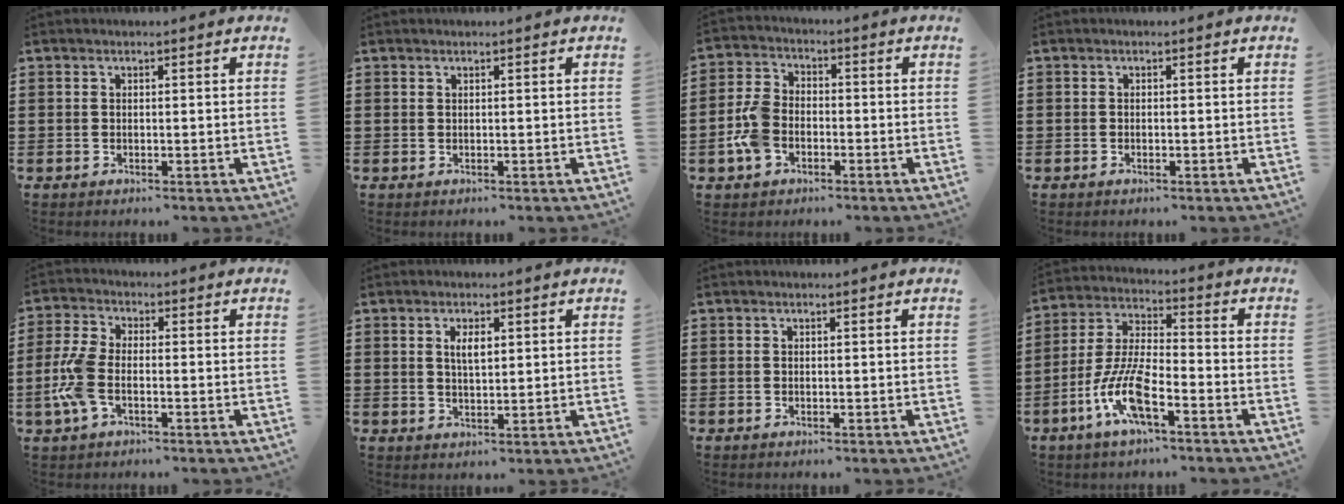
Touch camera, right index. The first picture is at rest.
{"total": 0.0}
{"total": 6.3, "force": [-2.2, 4.1, 4.3], "torque": [-0.110, 0.004, -0.048]}
{"total": 0.0}
{"total": 6.5, "force": [-1.8, 3.1, 5.4], "torque": [-0.135, -0.005, -0.041]}
{"total": 3.0, "force": [1.0, 1.1, 2.6], "torque": [-0.047, 0.001, 0.013]}
{"total": 0.0}
{"total": 9.8, "force": [-4.8, 2.9, 8.1], "torque": [-0.186, -0.006, -0.092]}